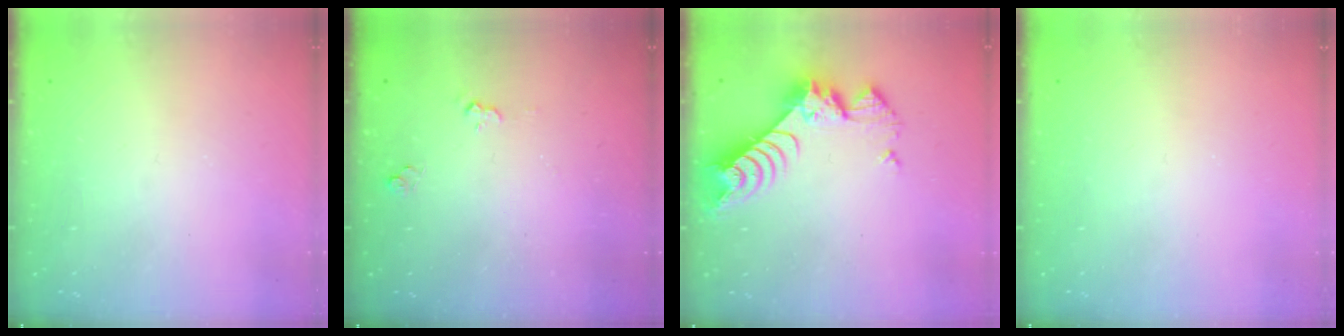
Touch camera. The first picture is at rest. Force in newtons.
{"total": 4.7, "press": 4.7, "slide": 0.5}
{"total": 8.7, "press": 8.7, "slide": 0.9}
{"total": 0.0}